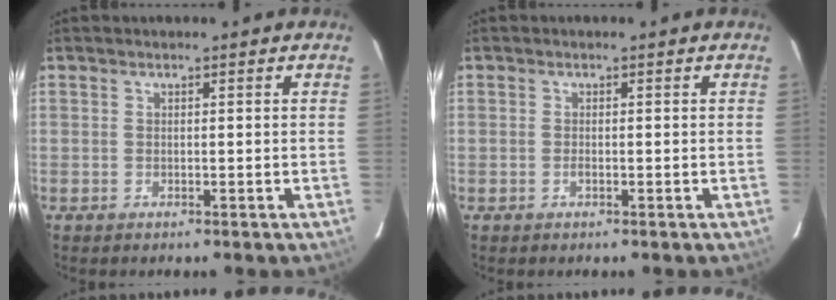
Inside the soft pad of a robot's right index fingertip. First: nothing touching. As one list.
[{"total": 0.6, "force": [-0.3, 0.3, 0.4], "torque": [-0.007, 0.001, -0.006]}]